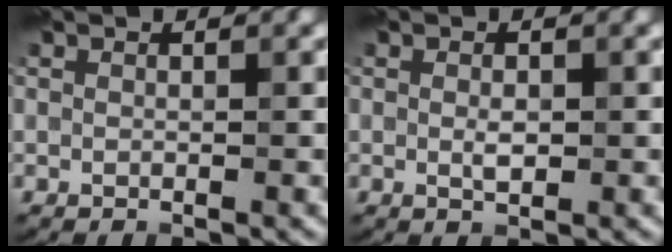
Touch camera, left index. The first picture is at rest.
{"total": 1.2, "force": [-0.3, 0.6, 1.0], "torque": [-0.020, -0.005, -0.004]}